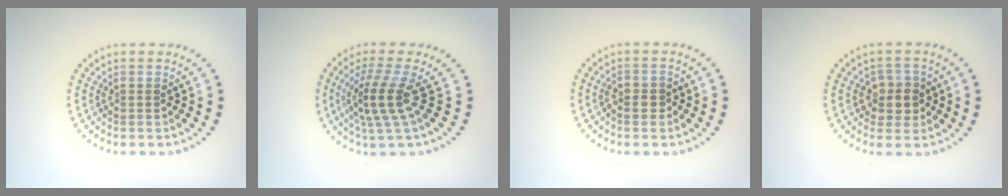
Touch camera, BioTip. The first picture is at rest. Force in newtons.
{"total": 3.6, "press": 2.6, "slide": 2.5}
{"total": 1.3, "press": 1.2, "slide": 0.5}
{"total": 2.6, "press": 2.4, "slide": 1.1}